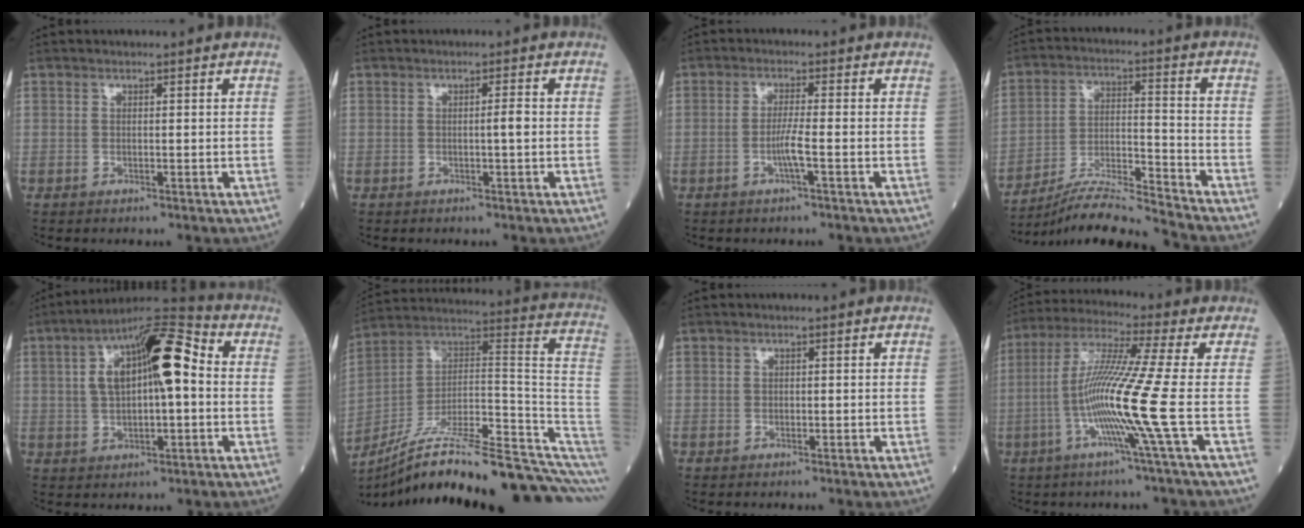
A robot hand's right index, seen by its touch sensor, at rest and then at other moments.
{"total": 1.3, "force": [-0.1, -0.1, 1.2], "torque": [-0.022, 0.001, 0.001]}
{"total": 2.7, "force": [-1.0, -0.5, 2.5], "torque": [-0.052, -0.002, -0.020]}
{"total": 11.8, "force": [-11.2, -1.8, 3.2], "torque": [-0.055, 0.006, -0.204]}
{"total": 13.7, "force": [2.2, 4.1, 12.9], "torque": [-0.224, 0.041, 0.031]}
{"total": 26.3, "force": [-20.4, 2.0, 16.5], "torque": [-0.171, 0.044, -0.316]}
{"total": 0.0}
{"total": 12.2, "force": [-3.0, -2.9, 11.5], "torque": [-0.224, -0.010, -0.065]}